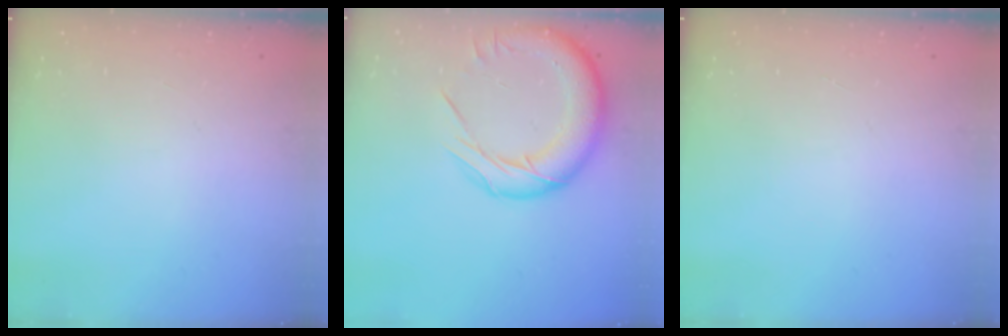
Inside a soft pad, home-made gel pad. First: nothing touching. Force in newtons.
{"total": 18.5, "press": 18.2, "slide": 3.6}
{"total": 0.0}